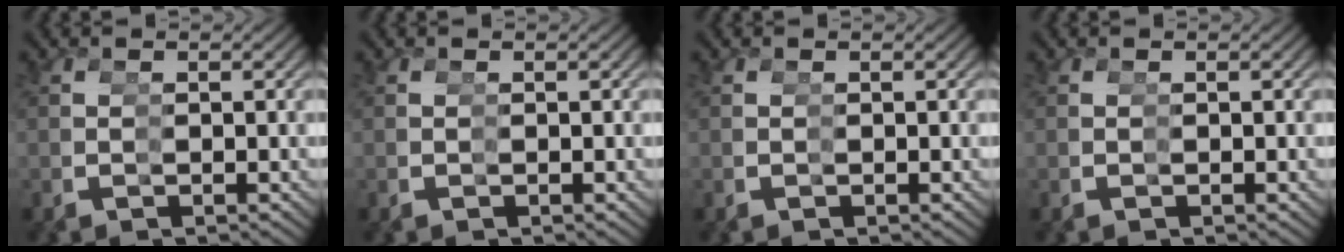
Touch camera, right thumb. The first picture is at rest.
{"total": 0.0}
{"total": 0.0}
{"total": 0.0}